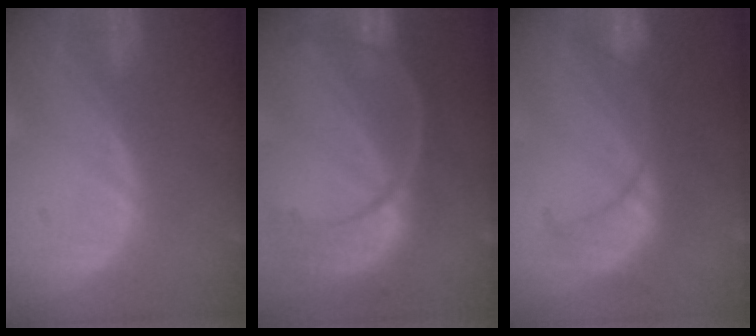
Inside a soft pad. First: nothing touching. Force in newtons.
{"total": 11.1, "press": 9.3, "slide": 6.1}
{"total": 8.1, "press": 7.9, "slide": 1.6}